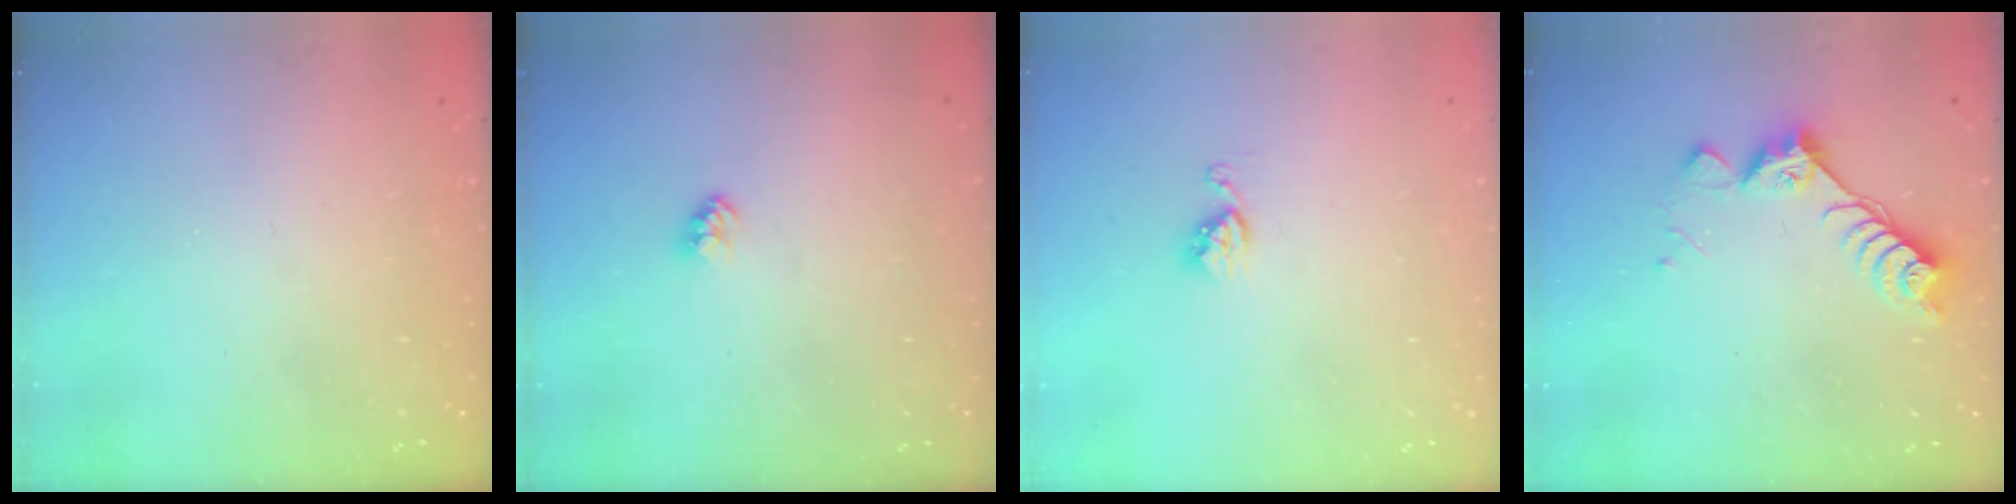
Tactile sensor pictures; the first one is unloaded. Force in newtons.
{"total": 2.3, "press": 2.3, "slide": 0.1}
{"total": 5.1, "press": 5.0, "slide": 0.5}
{"total": 9.8, "press": 9.7, "slide": 1.1}